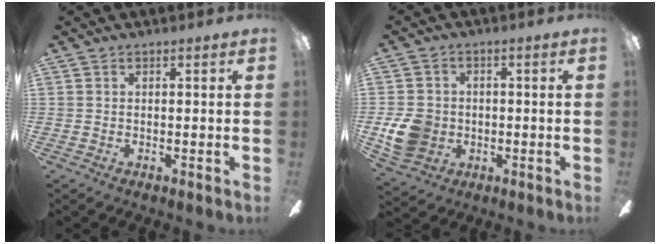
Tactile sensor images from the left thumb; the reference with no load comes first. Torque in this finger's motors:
{"motor_torque": [0.36, 0.45, 0.37, -0.36, 0.01]}